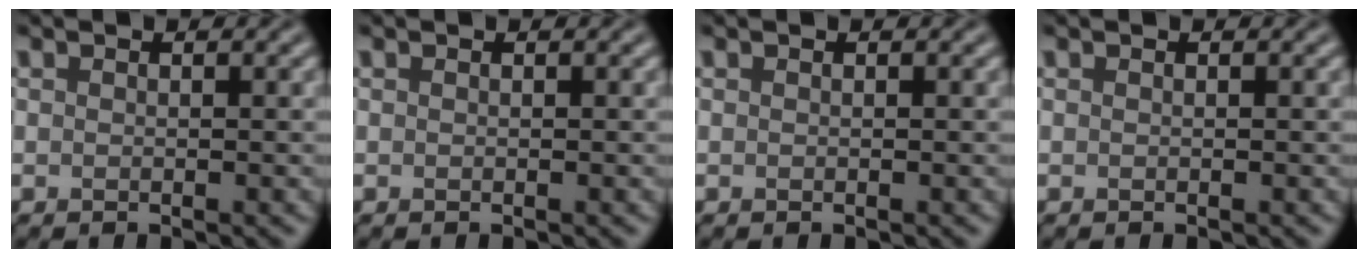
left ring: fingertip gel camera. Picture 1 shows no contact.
{"total": 0.0}
{"total": 0.0}
{"total": 0.0}